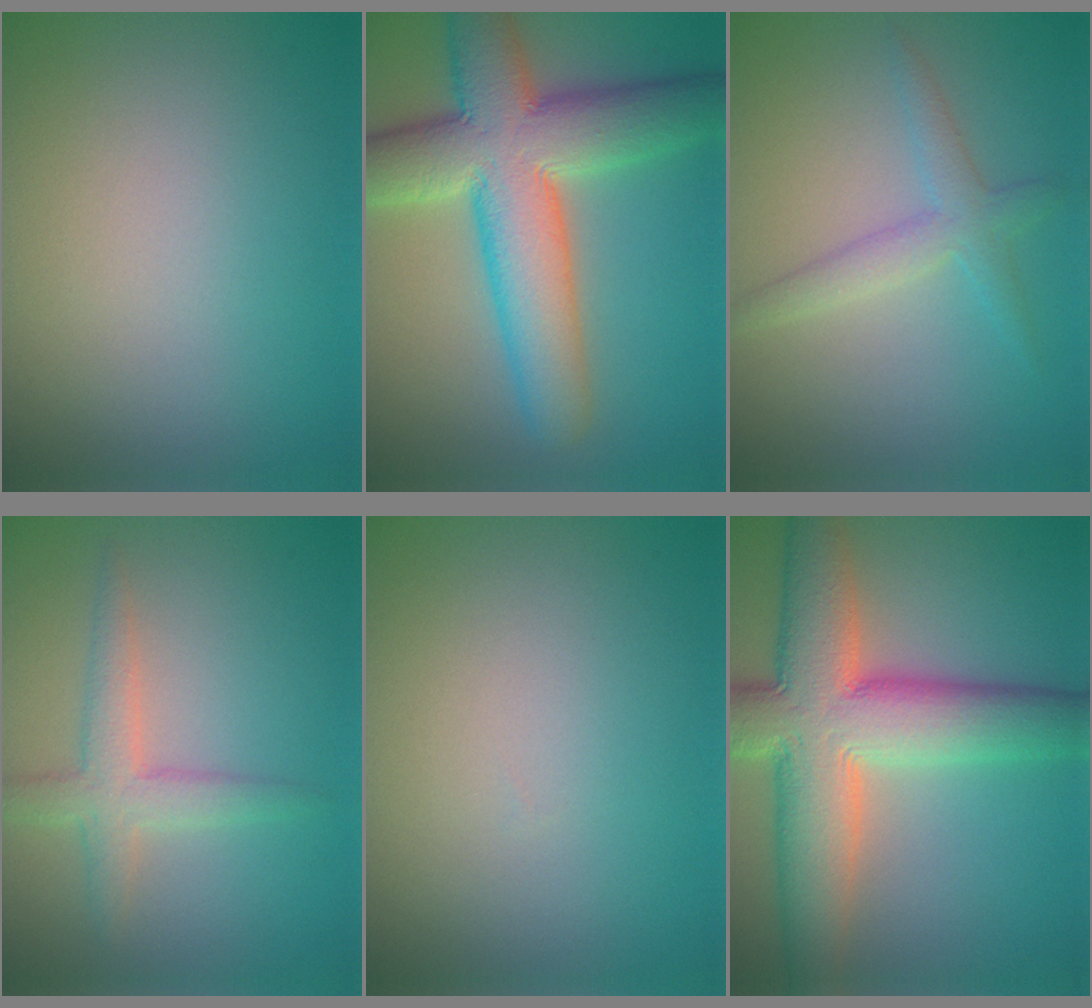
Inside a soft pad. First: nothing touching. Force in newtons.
{"total": 11.2, "press": 11.1, "slide": 0.7}
{"total": 2.6, "press": 2.6, "slide": 0.1}
{"total": 3.0, "press": 3.0, "slide": 0.1}
{"total": 0.0}
{"total": 11.6, "press": 11.6, "slide": 1.0}